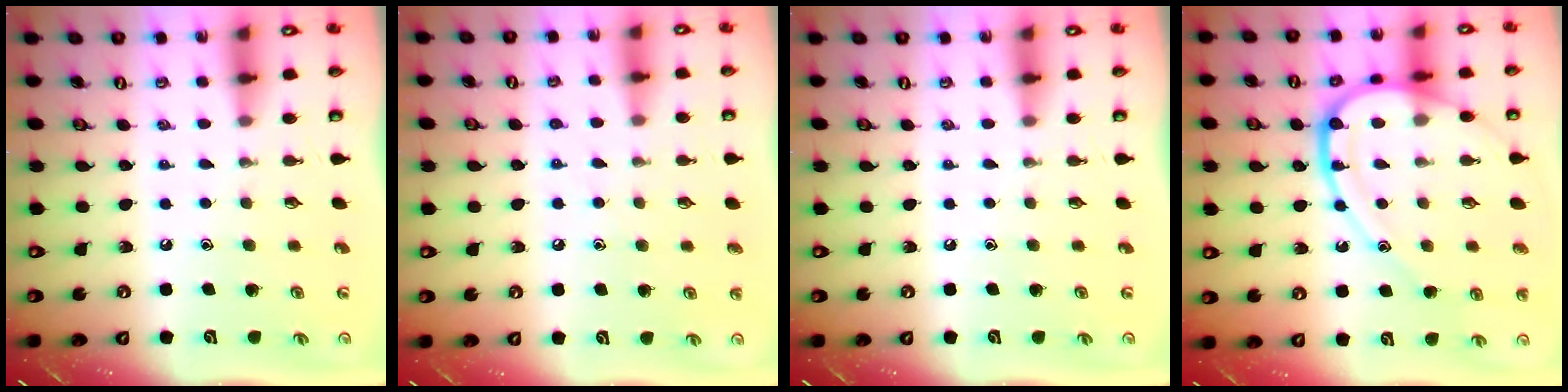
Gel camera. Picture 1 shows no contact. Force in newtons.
{"total": 4.1, "press": 4.1, "slide": 0.4}
{"total": 0.0}
{"total": 16.2, "press": 16.1, "slide": 1.7}